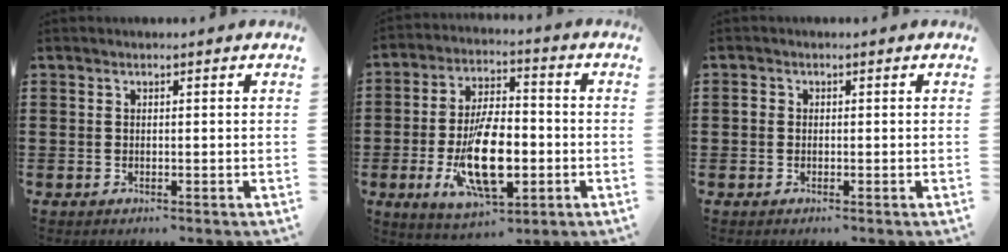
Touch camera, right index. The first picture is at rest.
{"total": 13.5, "force": [-3.3, 5.8, 11.7], "torque": [-0.214, -0.010, -0.057]}
{"total": 1.1, "force": [-0.4, 0.9, 0.4], "torque": [-0.010, 0.004, -0.009]}